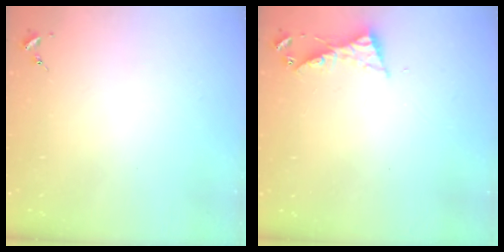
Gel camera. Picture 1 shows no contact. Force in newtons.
{"total": 5.2, "press": 5.2, "slide": 0.4}